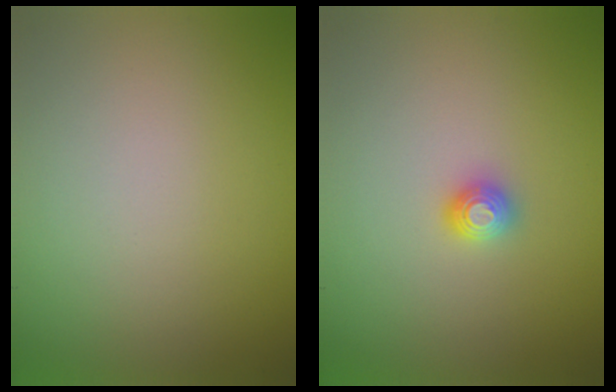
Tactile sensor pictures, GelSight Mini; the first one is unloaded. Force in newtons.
{"total": 1.2, "press": 1.2, "slide": 0.1}